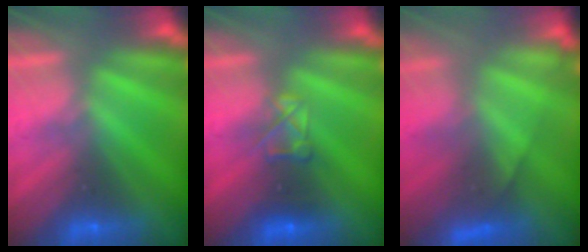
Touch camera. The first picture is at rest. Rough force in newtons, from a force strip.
{"total": 2.9}
{"total": 9.4}